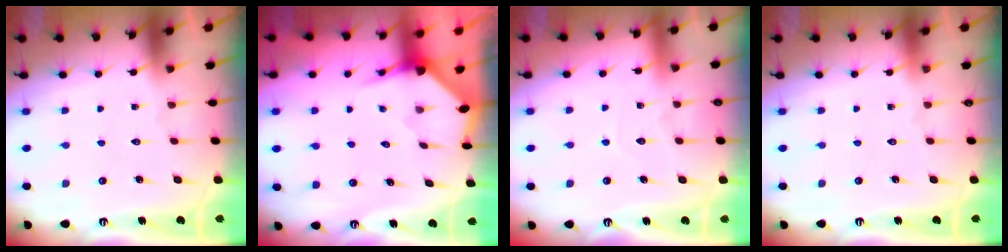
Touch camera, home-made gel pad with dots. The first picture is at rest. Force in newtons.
{"total": 3.2, "press": 3.2, "slide": 0.3}
{"total": 4.8, "press": 4.7, "slide": 0.4}
{"total": 0.0}